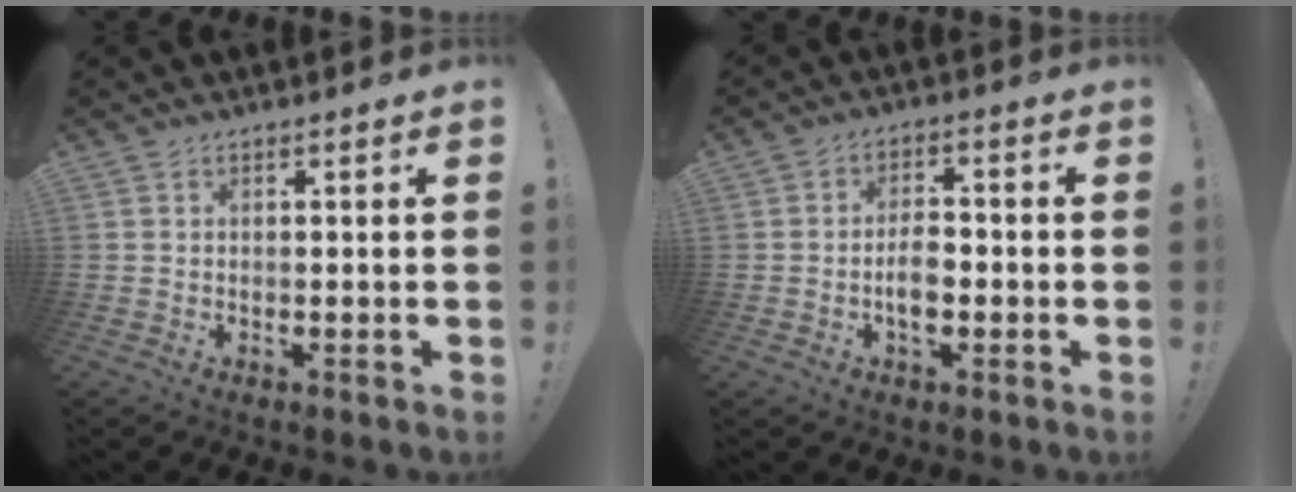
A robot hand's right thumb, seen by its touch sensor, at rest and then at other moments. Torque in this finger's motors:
{"motor_torque": [1.46, 1.22, -0.02, -0.17, 0.00]}